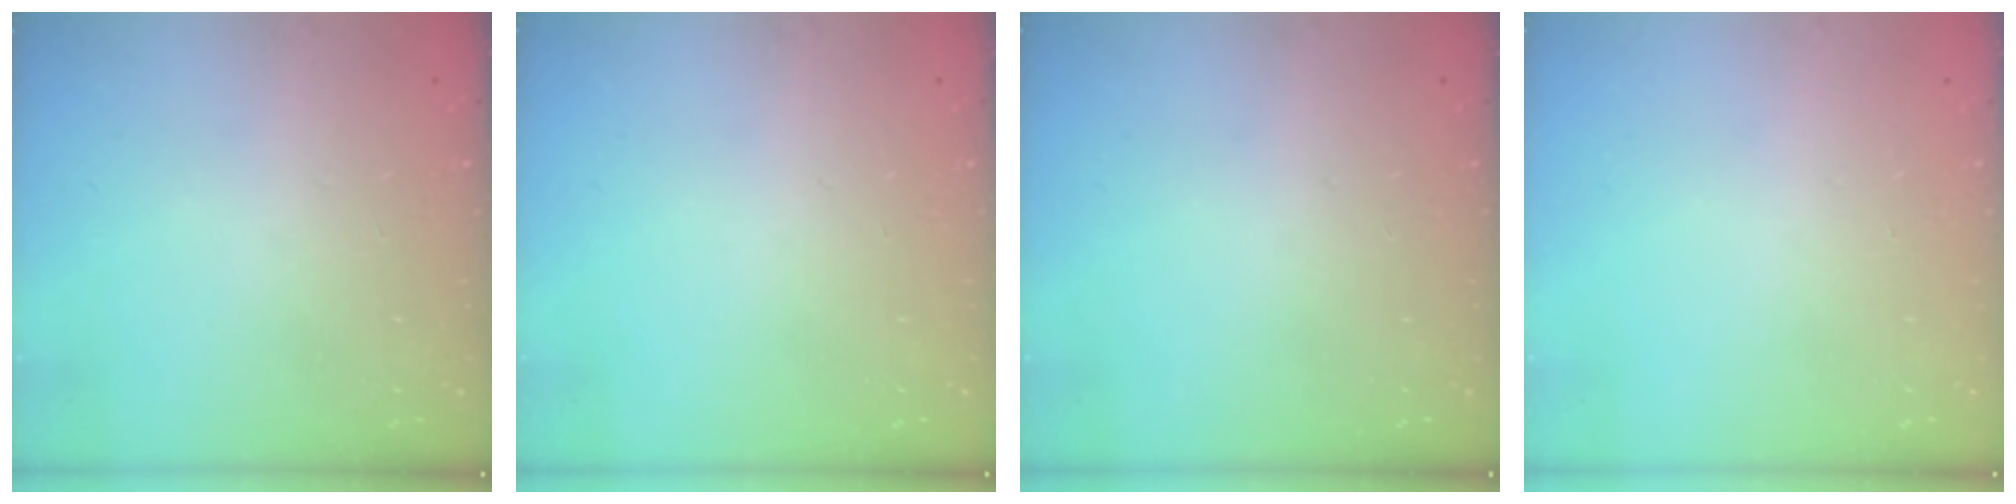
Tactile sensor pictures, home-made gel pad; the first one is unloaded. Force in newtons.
{"total": 0.0}
{"total": 0.0}
{"total": 0.0}